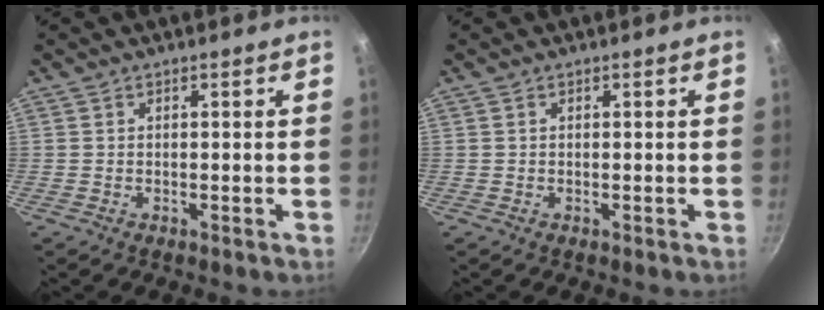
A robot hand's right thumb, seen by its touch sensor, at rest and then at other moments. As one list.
[{"total": 0.0}]